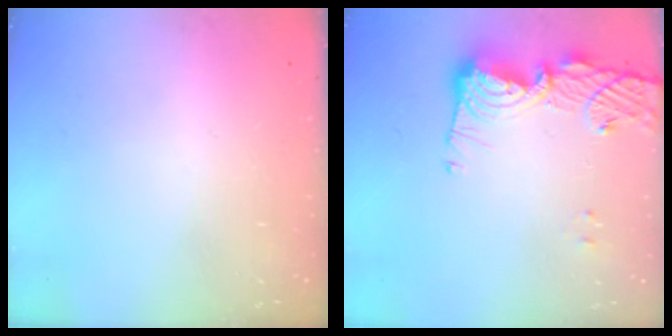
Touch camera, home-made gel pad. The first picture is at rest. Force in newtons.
{"total": 12.7, "press": 12.6, "slide": 1.2}